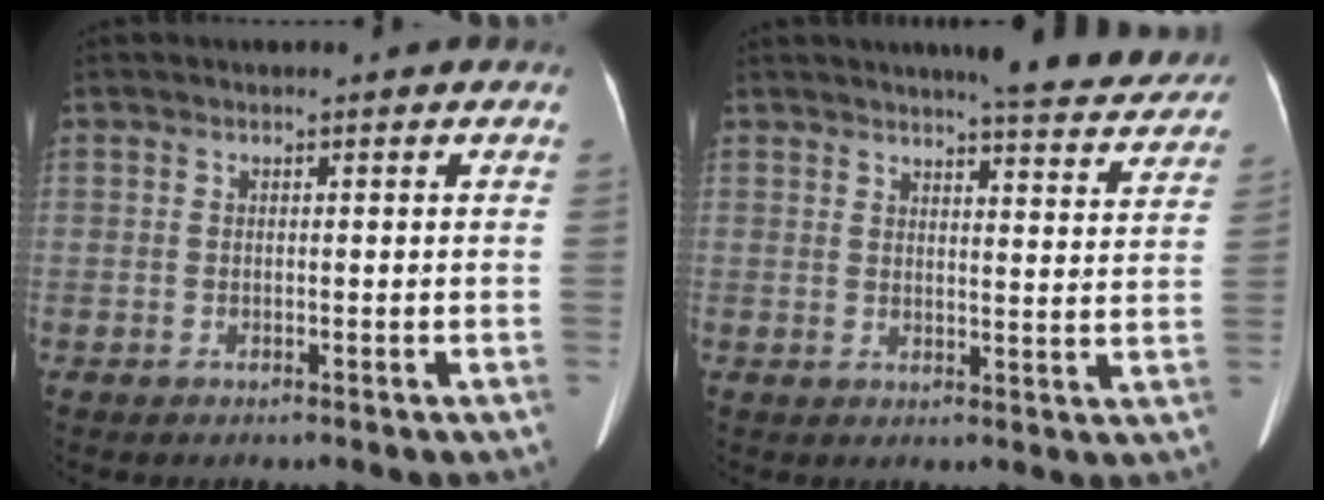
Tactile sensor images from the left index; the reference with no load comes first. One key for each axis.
{"total": 12.1, "fx": 11.1, "fy": 1.4, "fz": 4.5, "tx": -0.042, "ty": -0.022, "tz": 0.114}